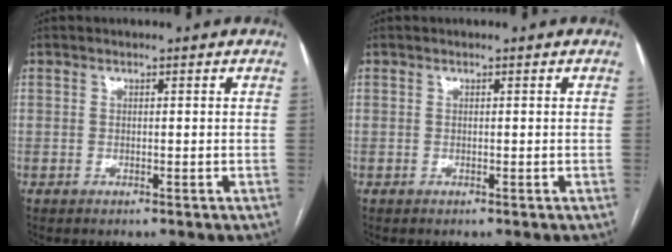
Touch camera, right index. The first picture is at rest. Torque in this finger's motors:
{"motor_torque": [-0.07, 0.07, 0.00, 0.00]}